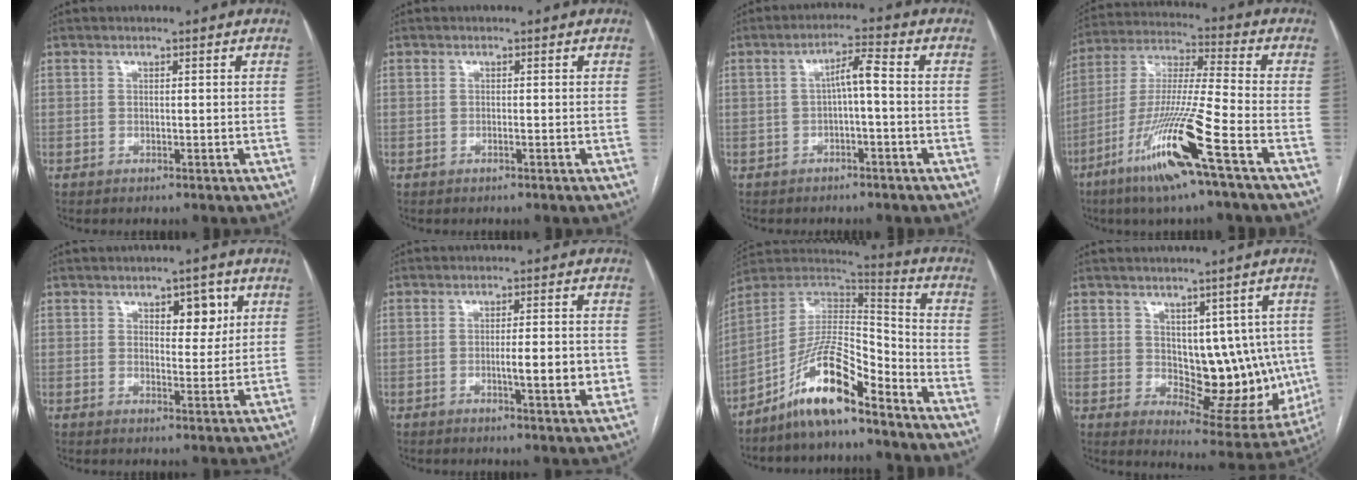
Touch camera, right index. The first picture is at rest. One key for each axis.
{"total": 0.0}
{"total": 4.2, "fx": -0.5, "fy": 0.8, "fz": 4.1, "tx": -0.068, "ty": 0.020, "tz": -0.007}
{"total": 16.4, "fx": -8.4, "fy": -0.6, "fz": 14.1, "tx": -0.295, "ty": -0.031, "tz": -0.161}
{"total": 5.3, "fx": 2.4, "fy": 2.5, "fz": 4.1, "tx": -0.049, "ty": 0.003, "tz": 0.033}
{"total": 6.1, "fx": -1.0, "fy": 0.8, "fz": 5.9, "tx": -0.088, "ty": -0.006, "tz": -0.015}
{"total": 13.4, "fx": -9.3, "fy": 2.8, "fz": 9.2, "tx": -0.169, "ty": 0.023, "tz": -0.169}
{"total": 13.3, "fx": 0.2, "fy": 7.2, "fz": 11.2, "tx": -0.120, "ty": 0.007, "tz": 0.028}